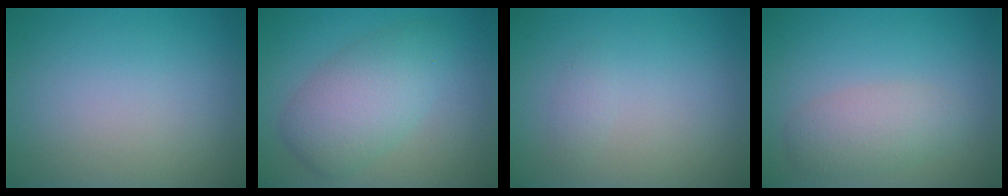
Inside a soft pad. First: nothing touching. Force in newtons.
{"total": 5.2, "press": 5.2, "slide": 0.3}
{"total": 0.8, "press": 0.8, "slide": 0.1}
{"total": 2.9, "press": 2.9, "slide": 0.1}